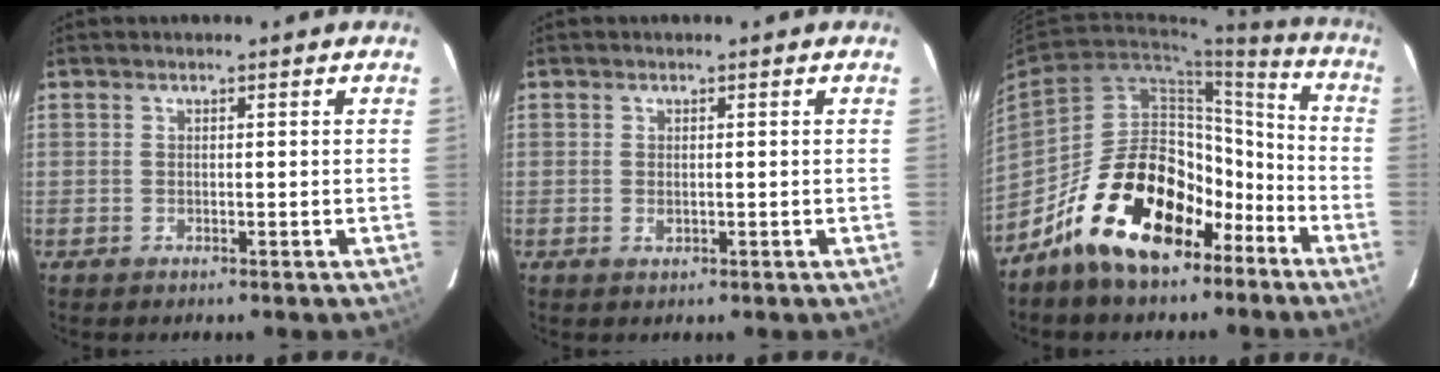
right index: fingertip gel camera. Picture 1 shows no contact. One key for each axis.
{"total": 1.0, "fx": -0.1, "fy": 0.7, "fz": 0.7, "tx": -0.013, "ty": 0.001, "tz": -0.001}
{"total": 21.4, "fx": -13.6, "fy": 11.3, "fz": 12.2, "tx": -0.209, "ty": 0.044, "tz": -0.204}